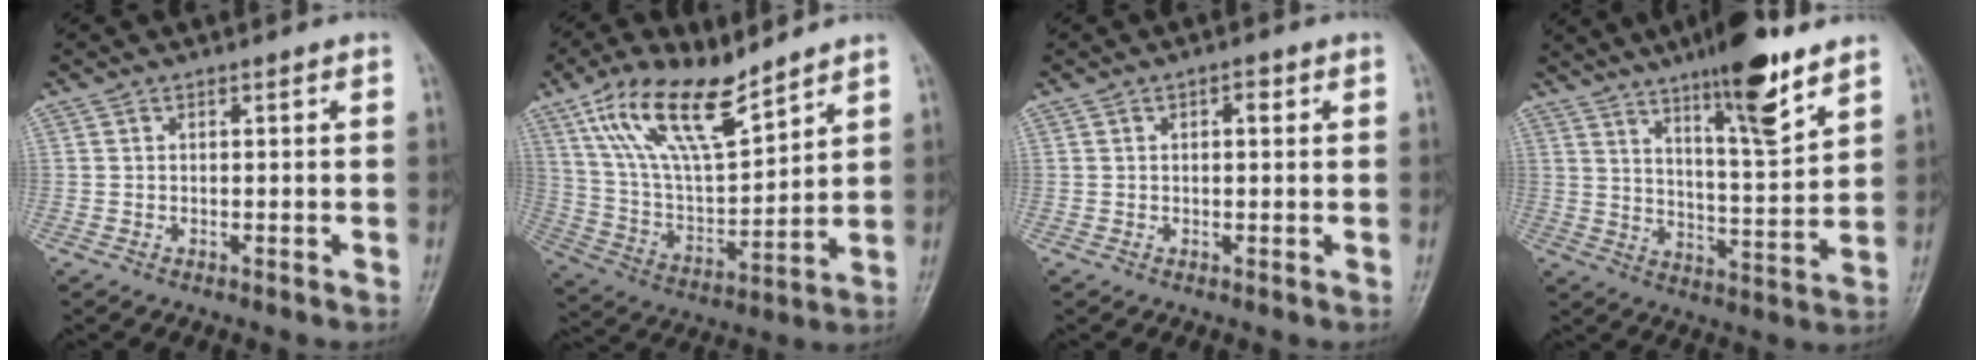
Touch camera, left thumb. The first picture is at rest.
{"total": 16.7, "force": [11.3, 5.7, 10.9], "torque": [-0.179, -0.049, 0.226]}
{"total": 1.8, "force": [0.6, 0.9, 1.5], "torque": [-0.017, 0.002, 0.006]}
{"total": 14.3, "force": [9.4, 2.7, 10.4], "torque": [-0.149, -0.057, 0.154]}